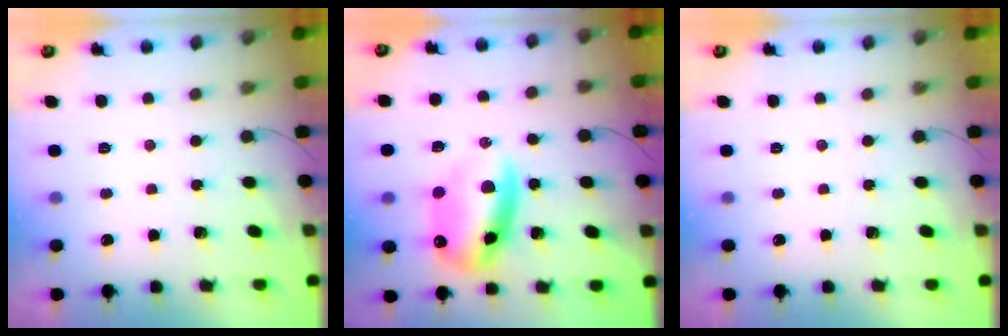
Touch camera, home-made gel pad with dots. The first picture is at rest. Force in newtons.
{"total": 14.5, "press": 14.1, "slide": 3.4}
{"total": 0.0}